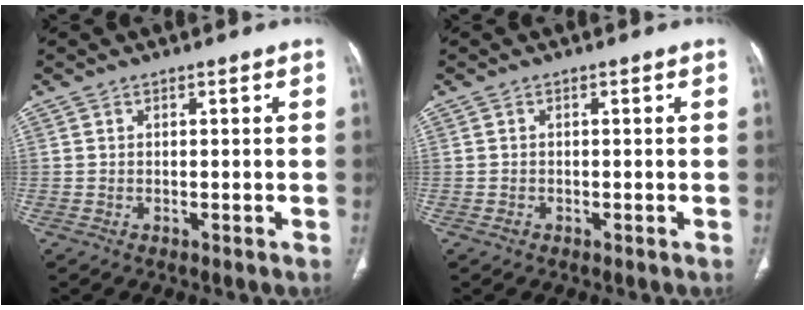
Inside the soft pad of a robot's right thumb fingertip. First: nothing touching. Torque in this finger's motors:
{"motor_torque": [-0.09, 0.13, -0.24, 0.07, 0.01]}